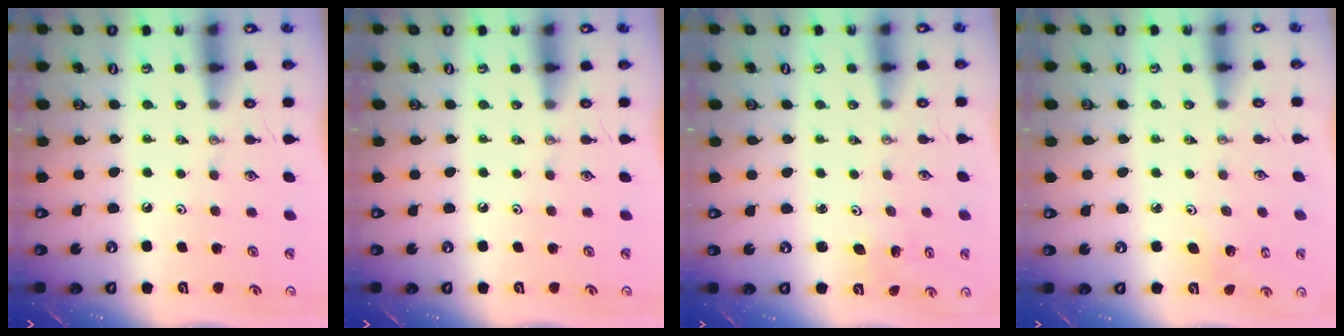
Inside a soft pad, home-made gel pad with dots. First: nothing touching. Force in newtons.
{"total": 0.0}
{"total": 1.5, "press": 1.5, "slide": 0.1}
{"total": 2.7, "press": 2.7, "slide": 0.4}